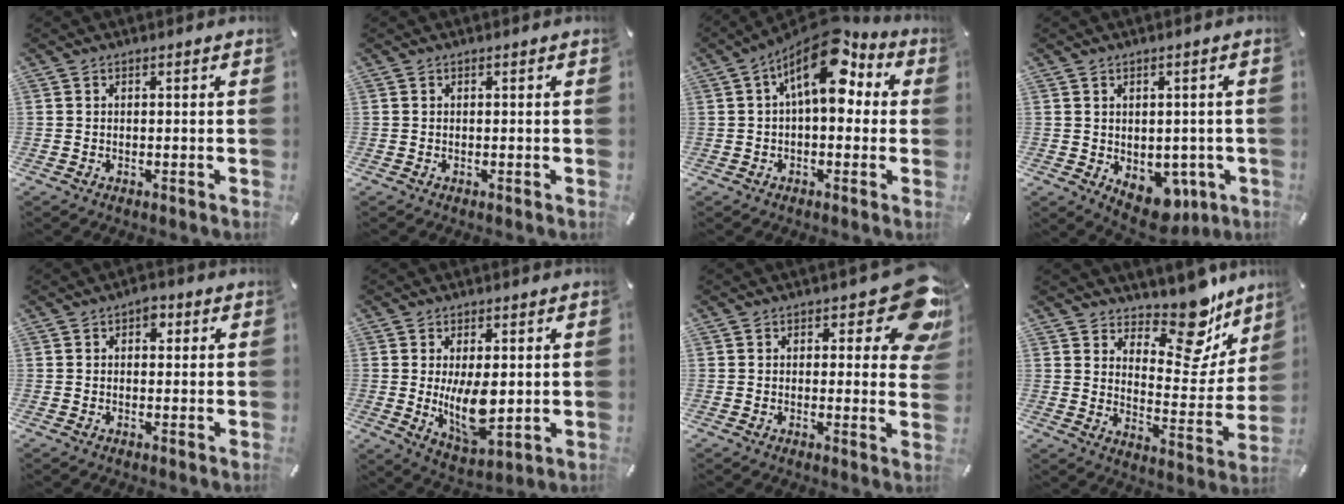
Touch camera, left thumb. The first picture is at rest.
{"total": 0.0}
{"total": 13.7, "force": [5.1, 6.9, 10.7], "torque": [-0.159, -0.026, 0.089]}
{"total": 7.2, "force": [-2.5, 5.1, 4.4], "torque": [-0.033, 0.009, -0.036]}
{"total": 2.7, "force": [0.9, 1.9, 1.7], "torque": [-0.013, -0.002, 0.009]}
{"total": 10.7, "force": [0.2, 5.4, 9.2], "torque": [-0.151, -0.026, 0.003]}
{"total": 12.2, "force": [5.8, 5.3, 9.4], "torque": [-0.100, -0.042, 0.098]}
{"total": 15.5, "force": [12.7, 6.2, 6.2], "torque": [-0.079, -0.117, 0.218]}